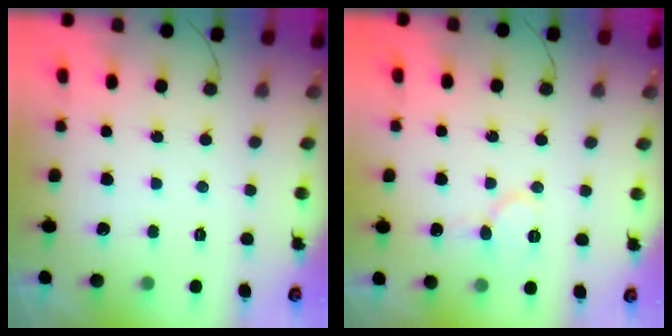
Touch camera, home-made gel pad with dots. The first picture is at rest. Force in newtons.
{"total": 6.1, "press": 6.1, "slide": 0.5}